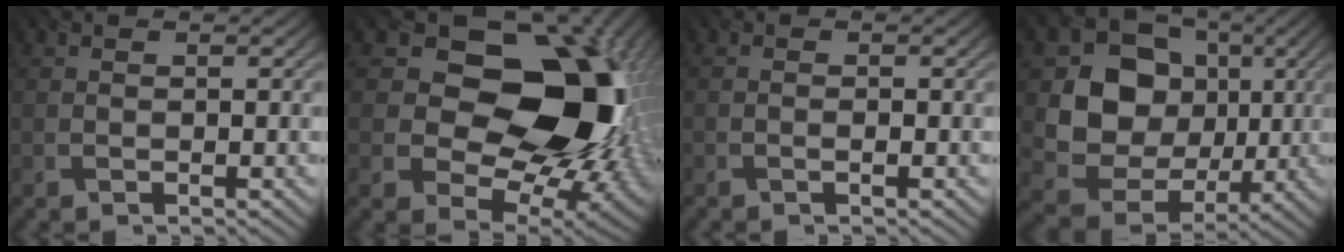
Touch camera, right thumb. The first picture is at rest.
{"total": 20.1, "force": [4.2, 14.3, 13.5], "torque": [-0.216, 0.003, 0.094]}
{"total": 0.7, "force": [-0.4, 0.1, 0.5], "torque": [-0.009, 0.000, -0.006]}
{"total": 13.1, "force": [1.5, 11.4, 6.4], "torque": [-0.134, -0.013, 0.015]}